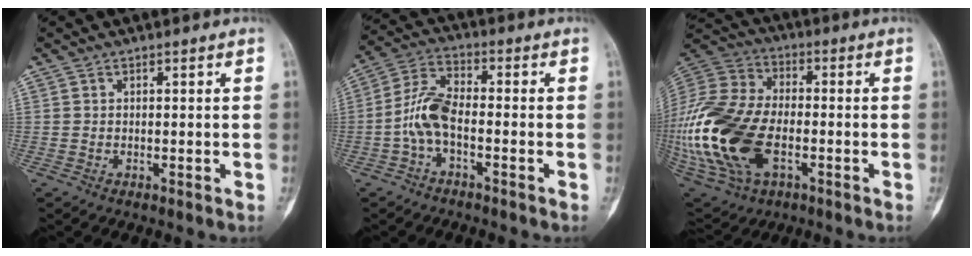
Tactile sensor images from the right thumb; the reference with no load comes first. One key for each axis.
{"total": 7.5, "fx": -2.1, "fy": 3.3, "fz": 6.4, "tx": -0.137, "ty": 0.027, "tz": -0.051}
{"total": 30.2, "fx": -6.4, "fy": 18.3, "fz": 23.2, "tx": -0.583, "ty": -0.018, "tz": -0.108}